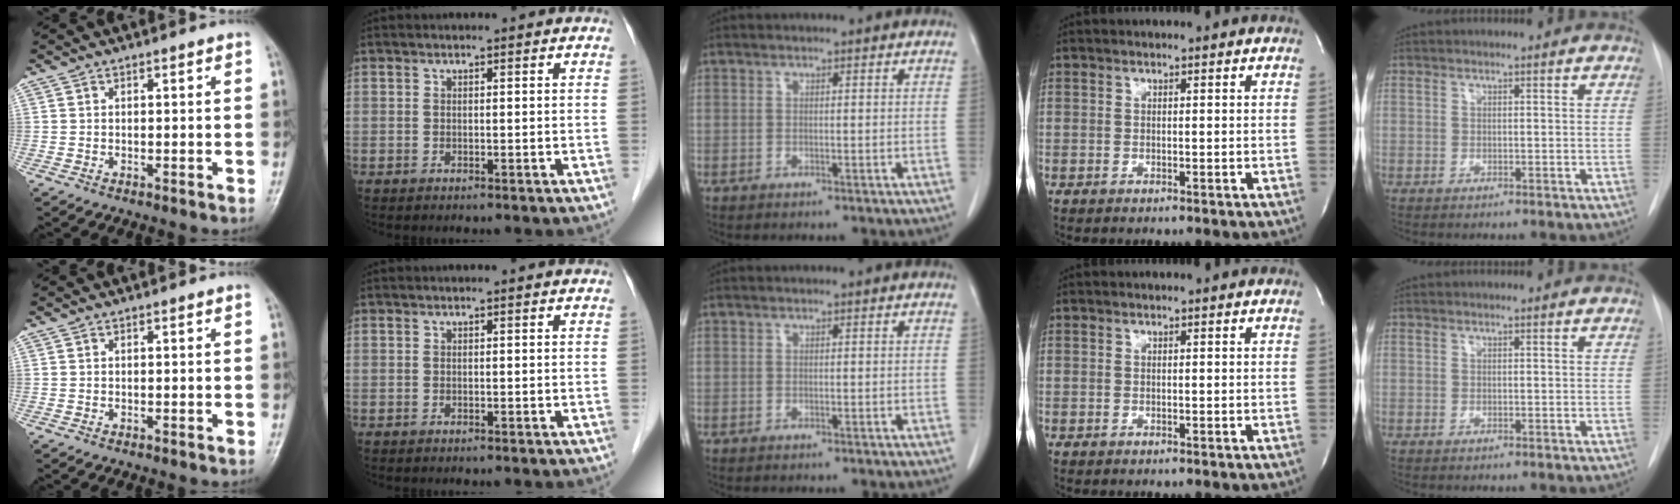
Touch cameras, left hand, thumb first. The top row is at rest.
{}